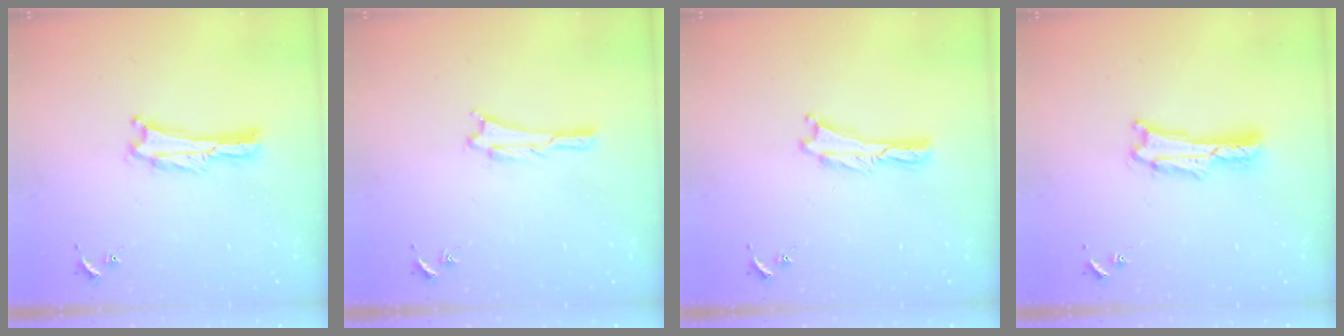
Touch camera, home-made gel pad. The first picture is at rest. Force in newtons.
{"total": 0.7, "press": 0.7, "slide": 0.2}
{"total": 0.0}
{"total": 1.6, "press": 1.5, "slide": 0.3}